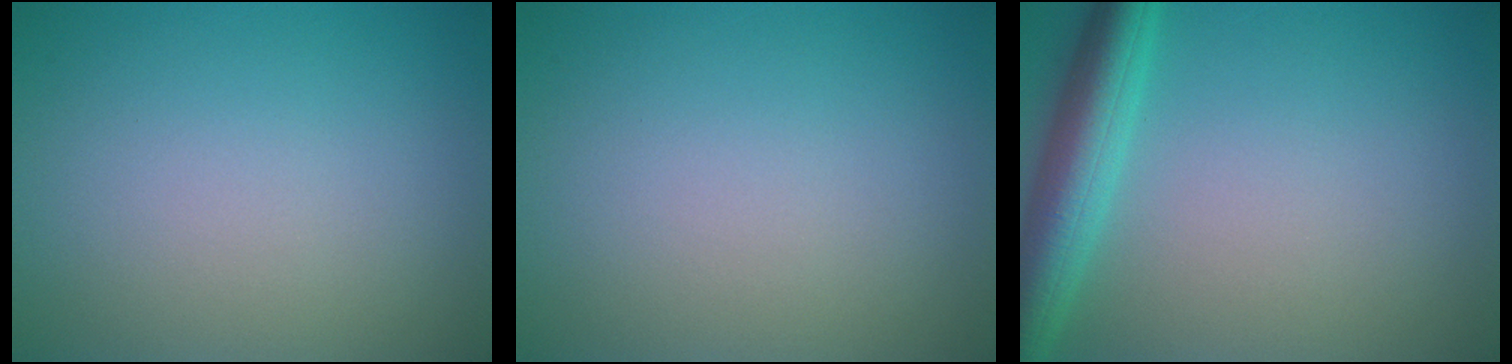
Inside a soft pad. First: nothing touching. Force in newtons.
{"total": 0.0}
{"total": 5.2, "press": 5.2, "slide": 0.2}